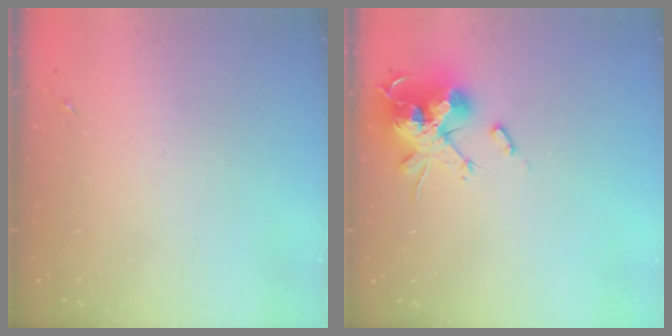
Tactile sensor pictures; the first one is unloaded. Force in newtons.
{"total": 18.5, "press": 18.5, "slide": 0.1}